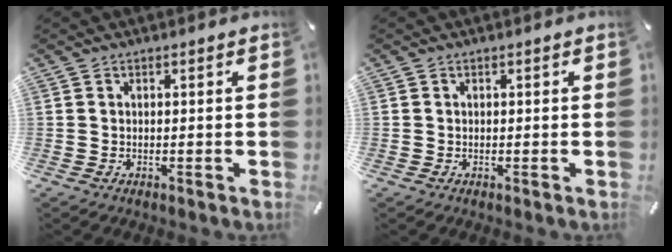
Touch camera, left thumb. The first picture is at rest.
{"total": 0.0}